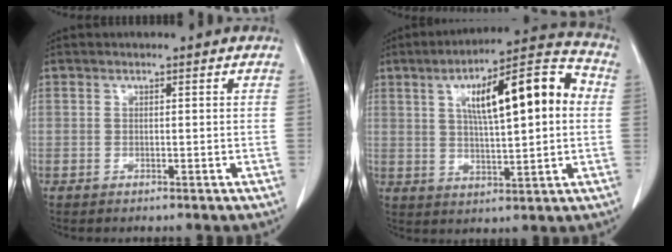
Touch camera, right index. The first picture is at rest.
{"total": 16.3, "force": [3.4, 3.5, 15.6], "torque": [-0.239, 0.035, 0.051]}